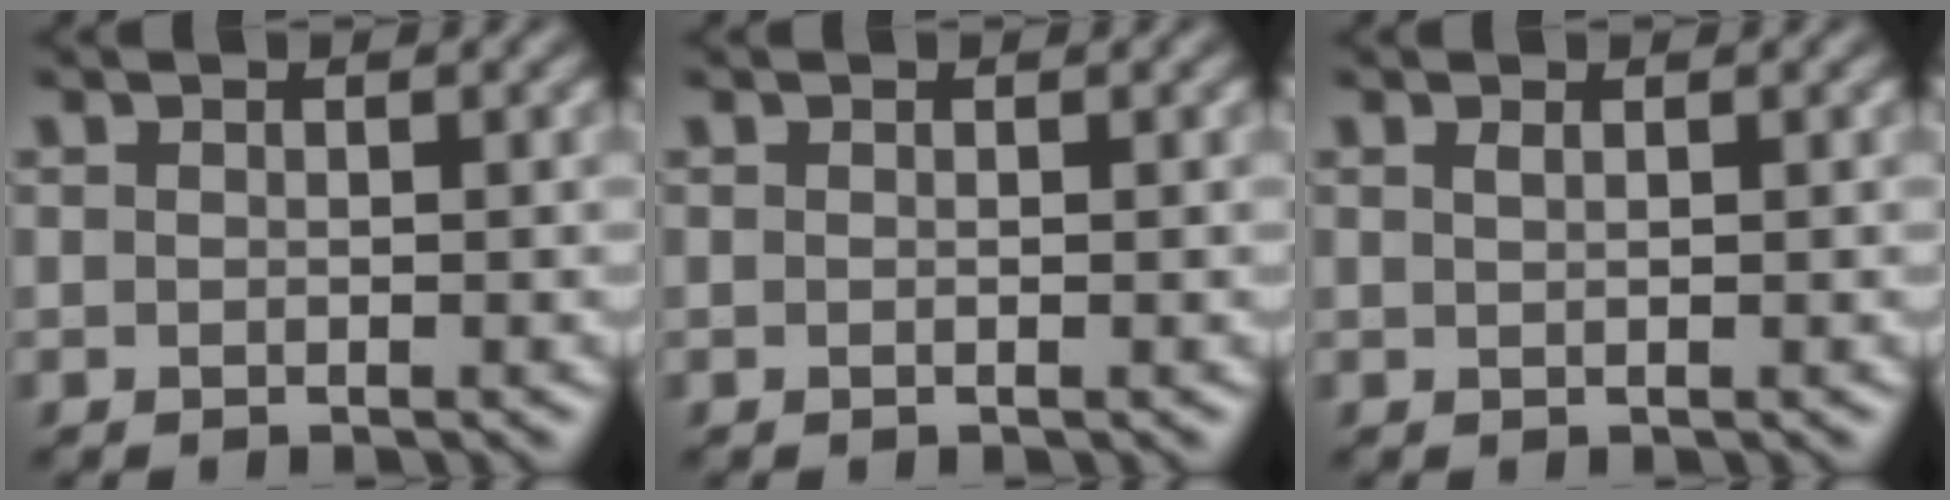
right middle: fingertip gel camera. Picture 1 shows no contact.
{"total": 0.0}
{"total": 0.7, "force": [0.4, 0.3, 0.6], "torque": [-0.007, 0.003, 0.005]}